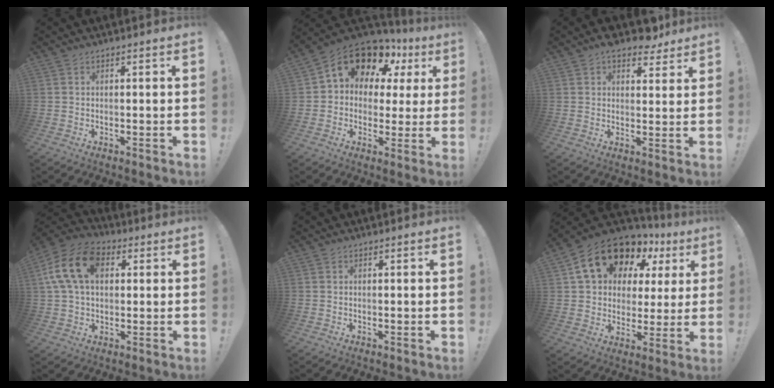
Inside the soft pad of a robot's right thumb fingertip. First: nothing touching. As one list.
[{"total": 13.9, "force": [8.9, 8.2, 6.8], "torque": [-0.106, -0.063, 0.160]}, {"total": 7.9, "force": [6.4, 3.8, 2.7], "torque": [-0.028, -0.038, 0.115]}, {"total": 16.5, "force": [4.4, 11.1, 11.3], "torque": [-0.212, 0.007, 0.084]}, {"total": 0.0}, {"total": 17.7, "force": [11.1, 10.9, 8.3], "torque": [-0.138, -0.065, 0.214]}]